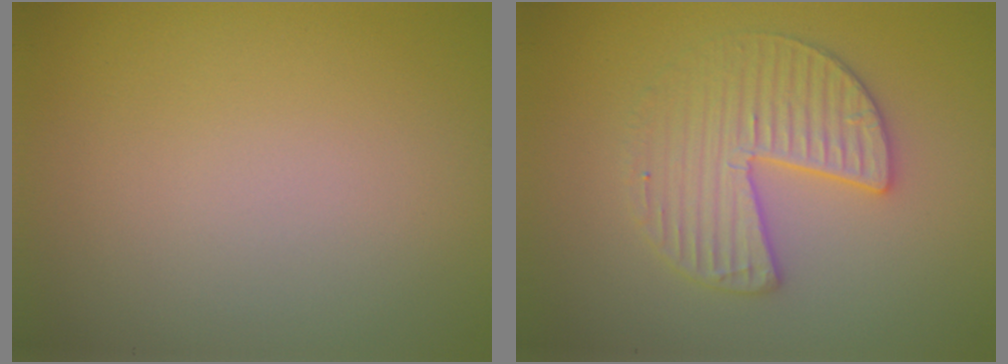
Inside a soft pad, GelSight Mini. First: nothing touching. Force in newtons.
{"total": 3.5, "press": 3.4, "slide": 0.6}